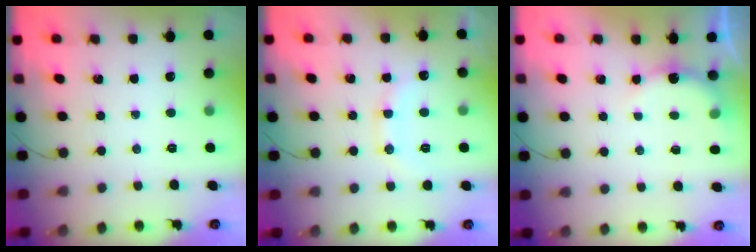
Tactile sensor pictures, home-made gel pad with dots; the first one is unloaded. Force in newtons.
{"total": 11.5, "press": 11.5, "slide": 1.1}
{"total": 3.8, "press": 3.8, "slide": 0.4}